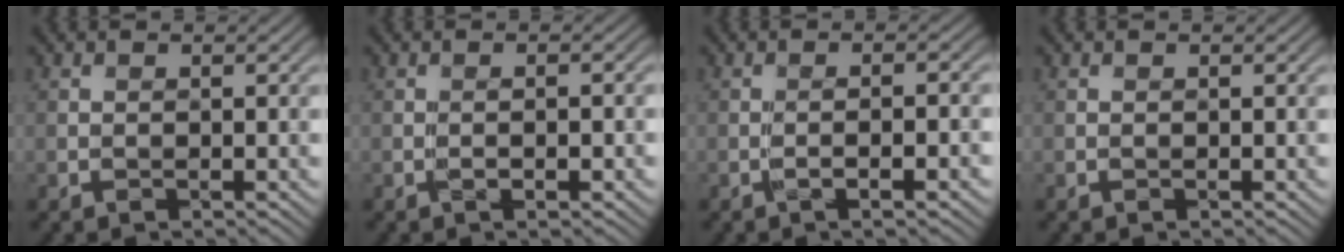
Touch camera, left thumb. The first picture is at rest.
{"total": 1.1, "force": [-0.4, -0.1, 1.0], "torque": [-0.020, 0.003, -0.008]}
{"total": 2.4, "force": [-1.1, -0.1, 2.2], "torque": [-0.037, 0.008, -0.020]}
{"total": 0.0}